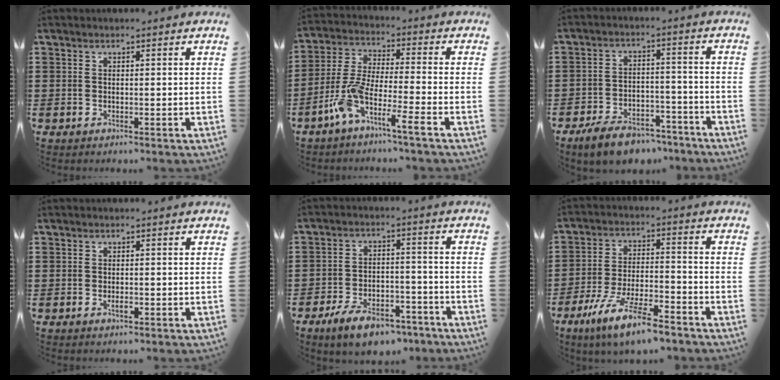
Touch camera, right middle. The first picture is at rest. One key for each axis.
{"total": 7.5, "fx": -5.6, "fy": 0.3, "fz": 4.9, "tx": -0.124, "ty": -0.013, "tz": -0.116}
{"total": 7.1, "fx": -6.3, "fy": 2.1, "fz": 2.4, "tx": -0.042, "ty": 0.019, "tz": -0.119}
{"total": 1.0, "fx": -0.4, "fy": 0.4, "fz": 0.8, "tx": -0.018, "ty": -0.003, "tz": -0.007}
{"total": 7.4, "fx": -5.9, "fy": 2.6, "fz": 3.6, "tx": -0.070, "ty": 0.016, "tz": -0.110}
{"total": 9.7, "fx": -7.4, "fy": 1.5, "fz": 6.1, "tx": -0.131, "ty": 0.004, "tz": -0.145}